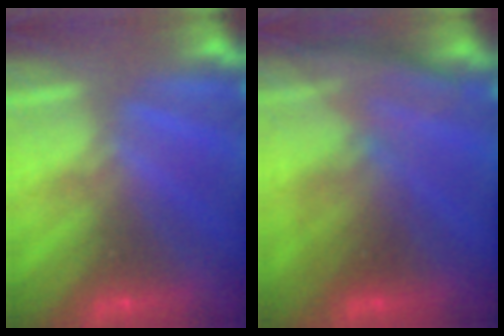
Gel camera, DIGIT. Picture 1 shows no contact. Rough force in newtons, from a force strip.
{"total": 2.9}